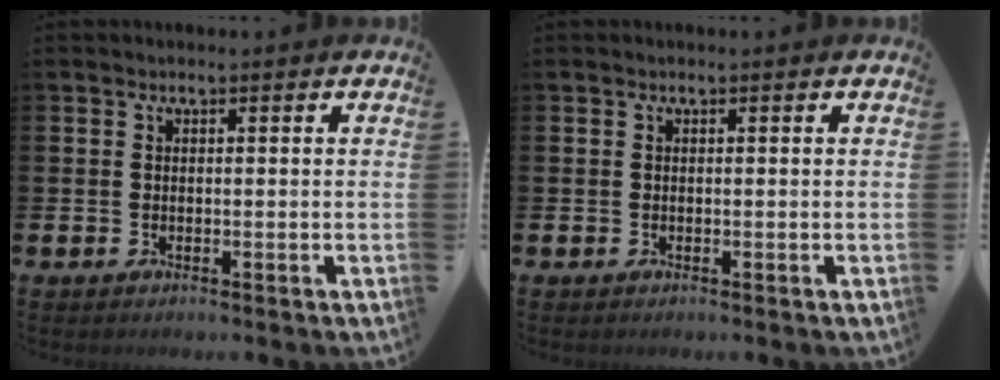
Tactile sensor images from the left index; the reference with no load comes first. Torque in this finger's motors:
{"motor_torque": [-0.01, 0.00, 0.00, 0.00]}